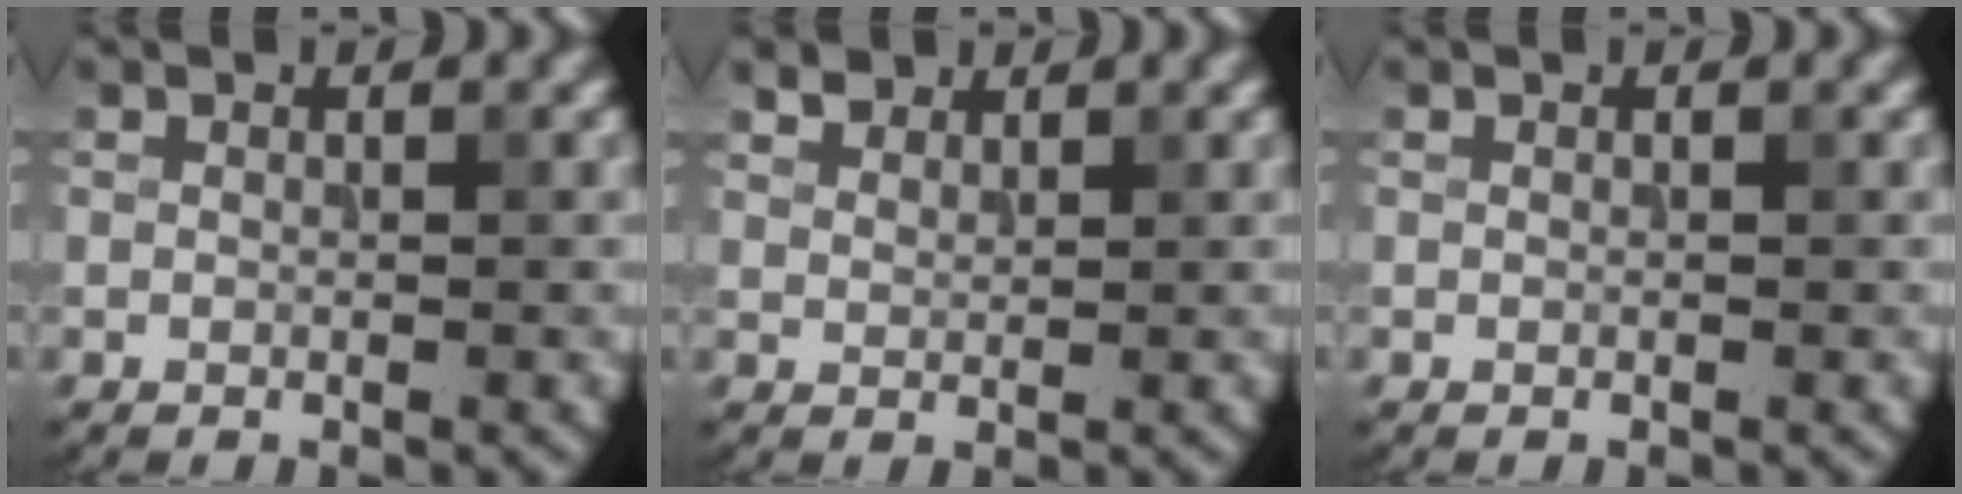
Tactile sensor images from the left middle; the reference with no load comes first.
{"total": 1.8, "force": [1.6, 0.7, 0.3], "torque": [-0.010, 0.000, 0.034]}
{"total": 0.0}